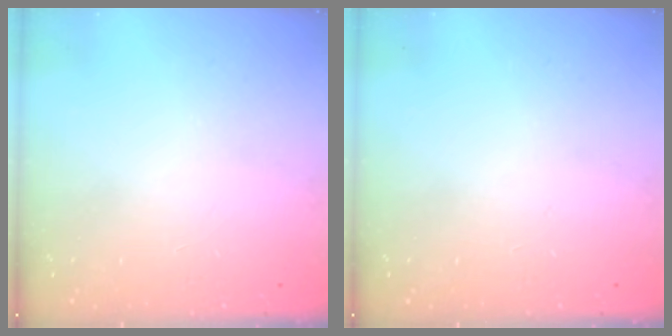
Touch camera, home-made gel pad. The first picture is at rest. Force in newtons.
{"total": 0.0}